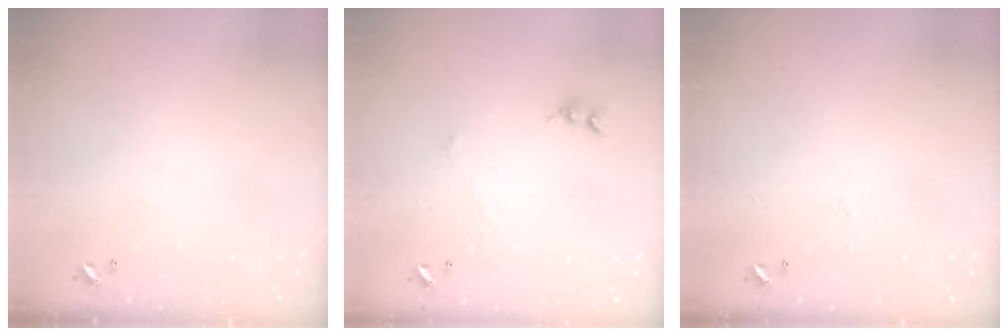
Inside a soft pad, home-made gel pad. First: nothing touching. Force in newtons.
{"total": 0.0}
{"total": 0.0}